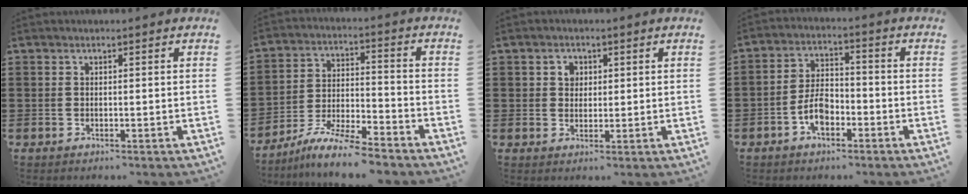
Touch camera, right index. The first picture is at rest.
{"total": 7.9, "force": [-7.2, 0.4, 3.2], "torque": [-0.063, 0.003, -0.139]}
{"total": 2.1, "force": [0.7, 1.8, 0.8], "torque": [-0.022, 0.011, 0.012]}
{"total": 5.8, "force": [-2.6, 3.0, 4.2], "torque": [-0.091, 0.005, -0.052]}